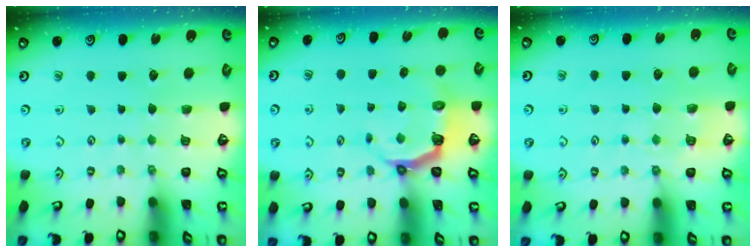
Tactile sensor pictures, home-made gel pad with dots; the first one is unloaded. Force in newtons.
{"total": 4.9, "press": 3.5, "slide": 3.4}
{"total": 4.9, "press": 4.8, "slide": 0.8}